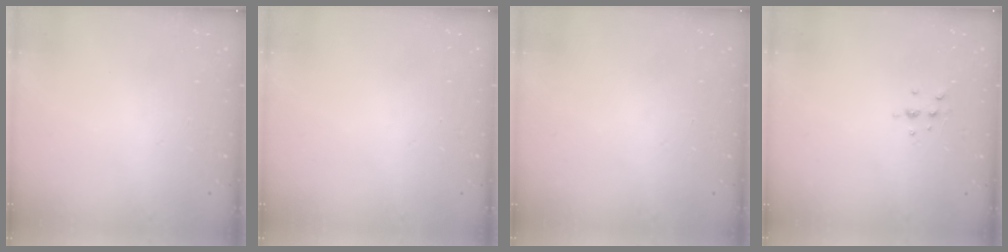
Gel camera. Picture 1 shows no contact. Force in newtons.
{"total": 0.0}
{"total": 0.0}
{"total": 5.2, "press": 5.1, "slide": 0.9}